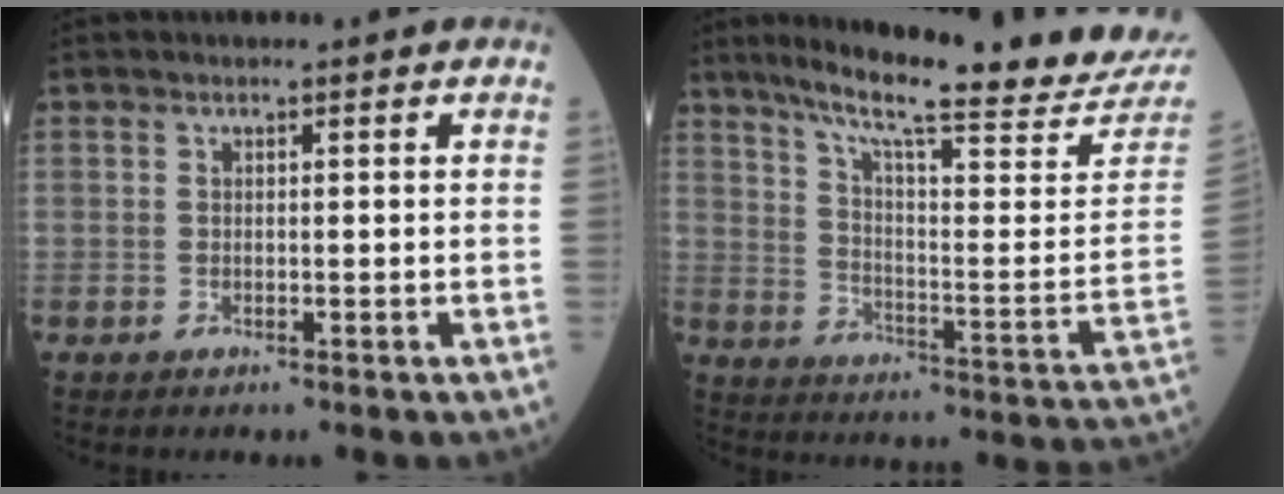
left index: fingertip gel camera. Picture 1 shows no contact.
{"total": 25.0, "force": [22.0, 0.3, 11.8], "torque": [-0.187, -0.086, 0.288]}